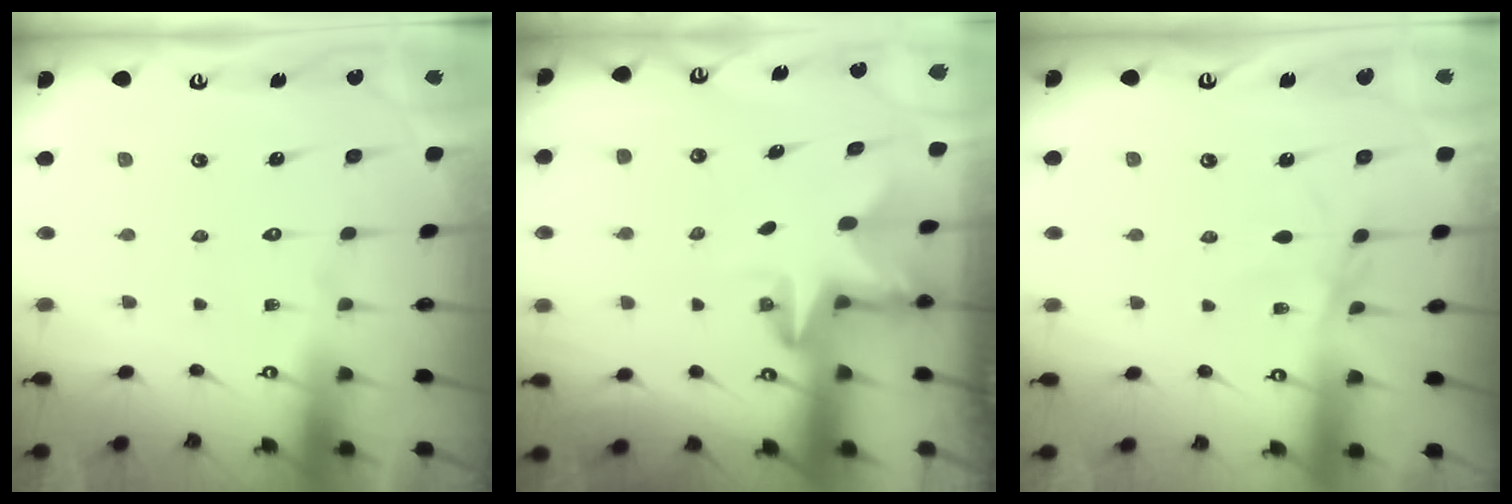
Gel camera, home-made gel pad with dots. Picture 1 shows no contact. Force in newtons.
{"total": 3.0, "press": 3.0, "slide": 0.1}
{"total": 2.2, "press": 2.1, "slide": 0.3}